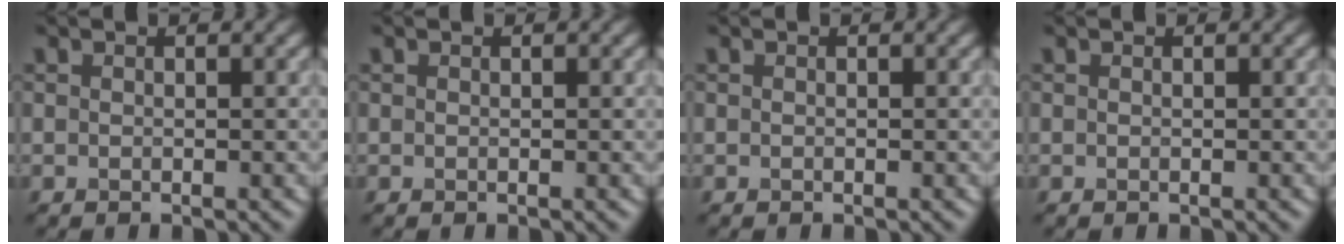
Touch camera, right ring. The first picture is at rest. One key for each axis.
{"total": 0.0}
{"total": 0.0}
{"total": 0.0}